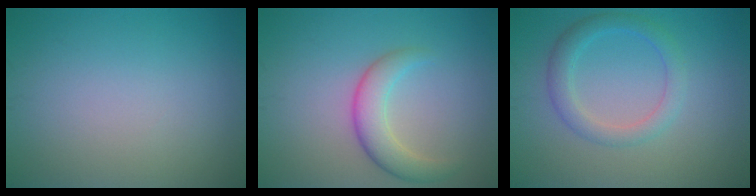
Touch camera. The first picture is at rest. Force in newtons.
{"total": 3.6, "press": 3.6, "slide": 0.2}
{"total": 2.8, "press": 2.8, "slide": 0.1}